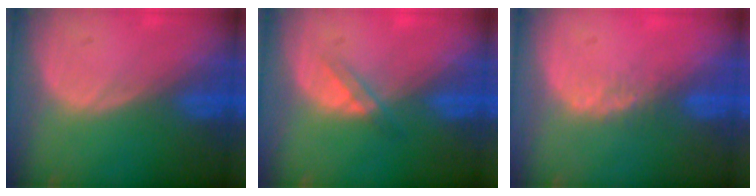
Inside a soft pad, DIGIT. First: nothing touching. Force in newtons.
{"total": 1.8, "press": 1.8, "slide": 0.2}
{"total": 2.1, "press": 1.7, "slide": 1.2}